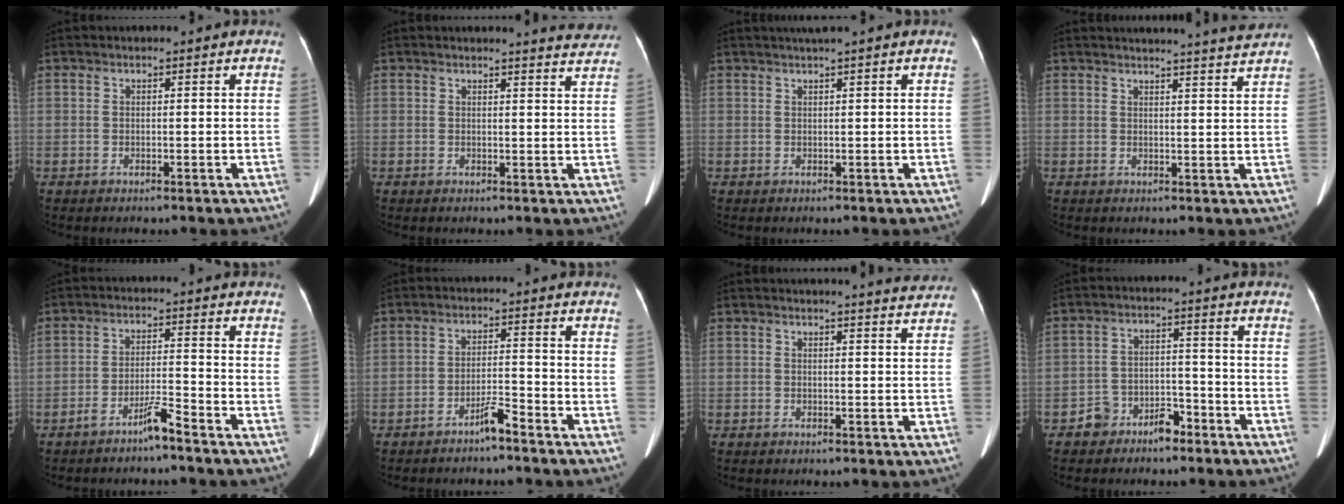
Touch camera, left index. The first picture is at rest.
{"total": 5.3, "force": [5.3, 0.1, 0.7], "torque": [-0.008, -0.023, 0.038]}
{"total": 1.7, "force": [1.2, -0.4, 1.2], "torque": [-0.020, 0.009, 0.026]}
{"total": 6.9, "force": [6.6, -1.5, 1.6], "torque": [-0.023, -0.014, 0.070]}
{"total": 3.9, "force": [-3.2, -0.2, 2.3], "torque": [-0.048, -0.002, -0.060]}
{"total": 3.3, "force": [-2.7, 0.0, 1.9], "torque": [-0.036, -0.001, -0.050]}
{"total": 5.0, "force": [4.9, -0.5, 1.0], "torque": [-0.016, -0.012, 0.039]}
{"total": 4.9, "force": [-3.6, 2.9, 1.5], "torque": [-0.023, 0.018, -0.056]}